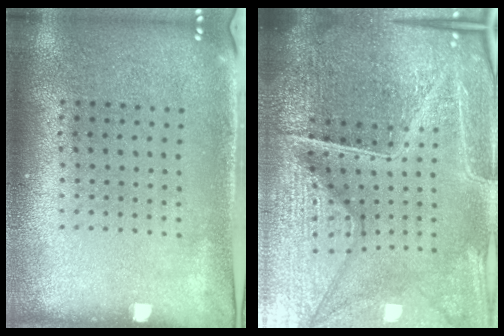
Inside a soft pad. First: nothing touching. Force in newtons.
{"total": 6.8, "press": 6.0, "slide": 3.1}